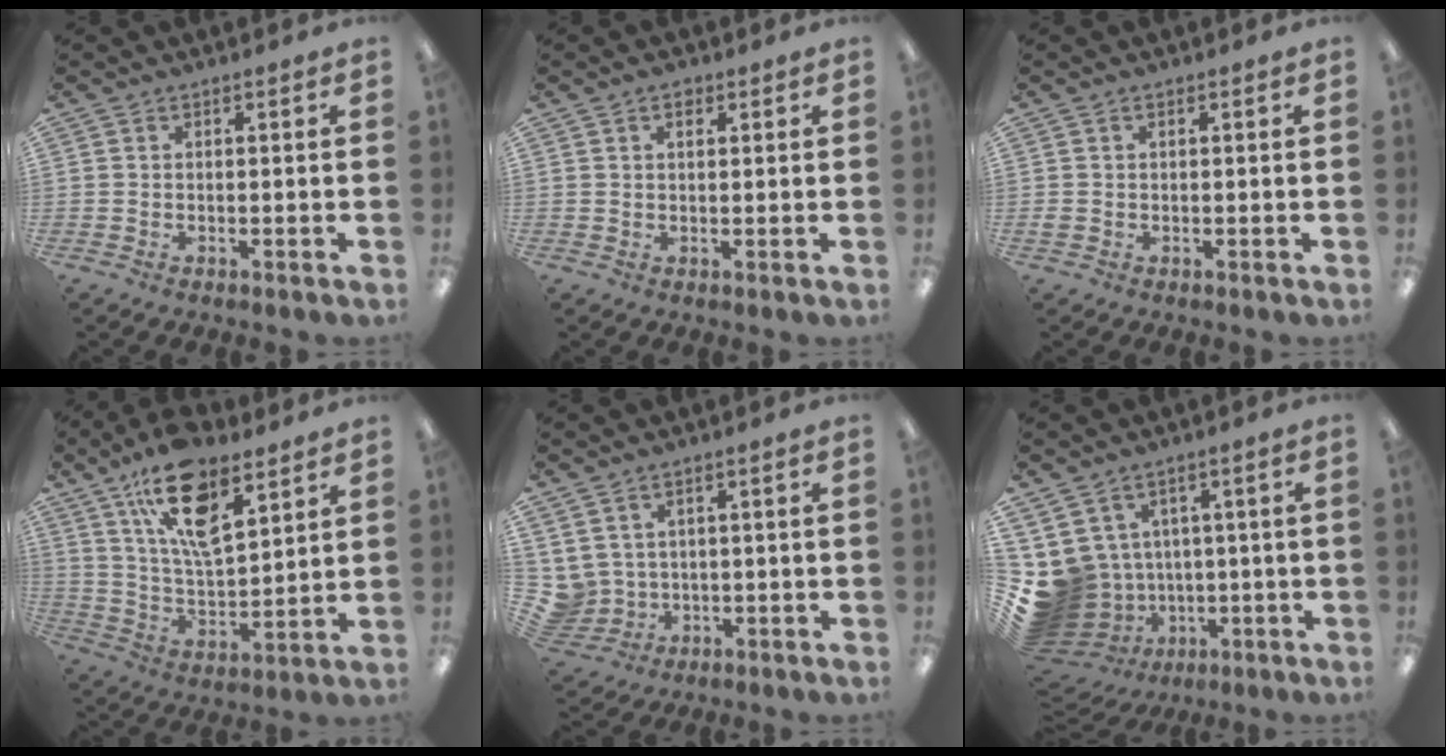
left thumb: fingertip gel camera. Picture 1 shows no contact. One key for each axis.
{"total": 1.9, "fx": 1.0, "fy": 1.0, "fz": 1.2, "tx": -0.010, "ty": -0.003, "tz": 0.014}
{"total": 1.1, "fx": 0.0, "fy": 0.9, "fz": 0.7, "tx": -0.013, "ty": 0.005, "tz": 0.000}
{"total": 17.7, "fx": 11.1, "fy": 7.4, "fz": 11.6, "tx": -0.205, "ty": -0.042, "tz": 0.193}
{"total": 4.9, "fx": 1.8, "fy": 4.4, "fz": 1.1, "tx": -0.058, "ty": -0.012, "tz": 0.036}
{"total": 9.5, "fx": 0.1, "fy": 9.3, "fz": 1.9, "tx": -0.093, "ty": -0.020, "tz": 0.015}